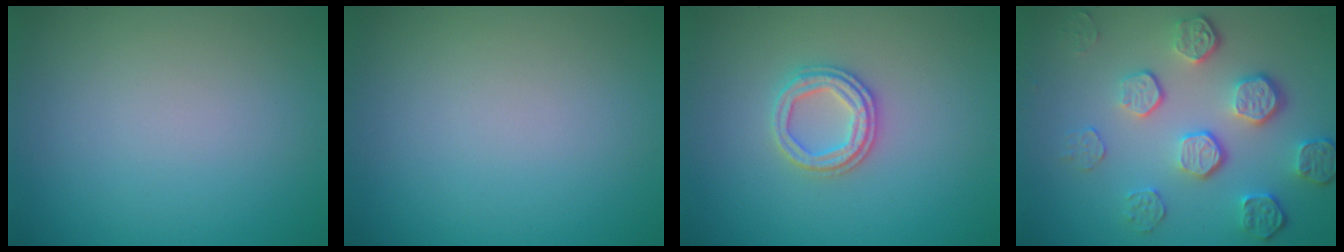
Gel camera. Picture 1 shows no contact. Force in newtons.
{"total": 0.0}
{"total": 2.6, "press": 2.5, "slide": 0.7}
{"total": 5.6, "press": 4.0, "slide": 3.9}